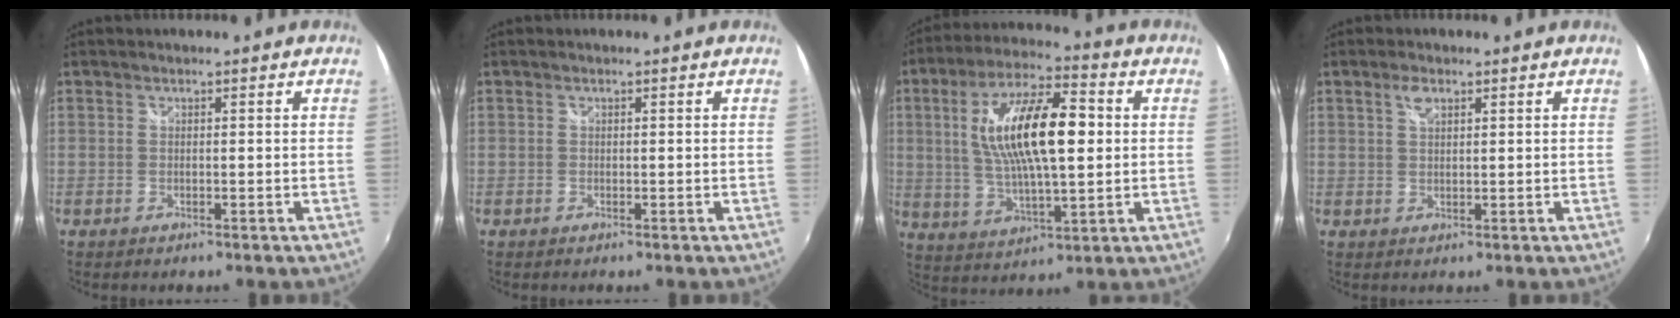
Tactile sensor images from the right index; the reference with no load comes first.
{"total": 0.0}
{"total": 17.5, "force": [2.6, 5.8, 16.3], "torque": [-0.298, 0.014, 0.047]}
{"total": 2.4, "force": [1.3, 1.1, 1.7], "torque": [-0.031, 0.004, 0.022]}